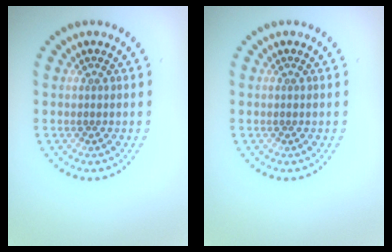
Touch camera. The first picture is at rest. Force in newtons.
{"total": 0.0}